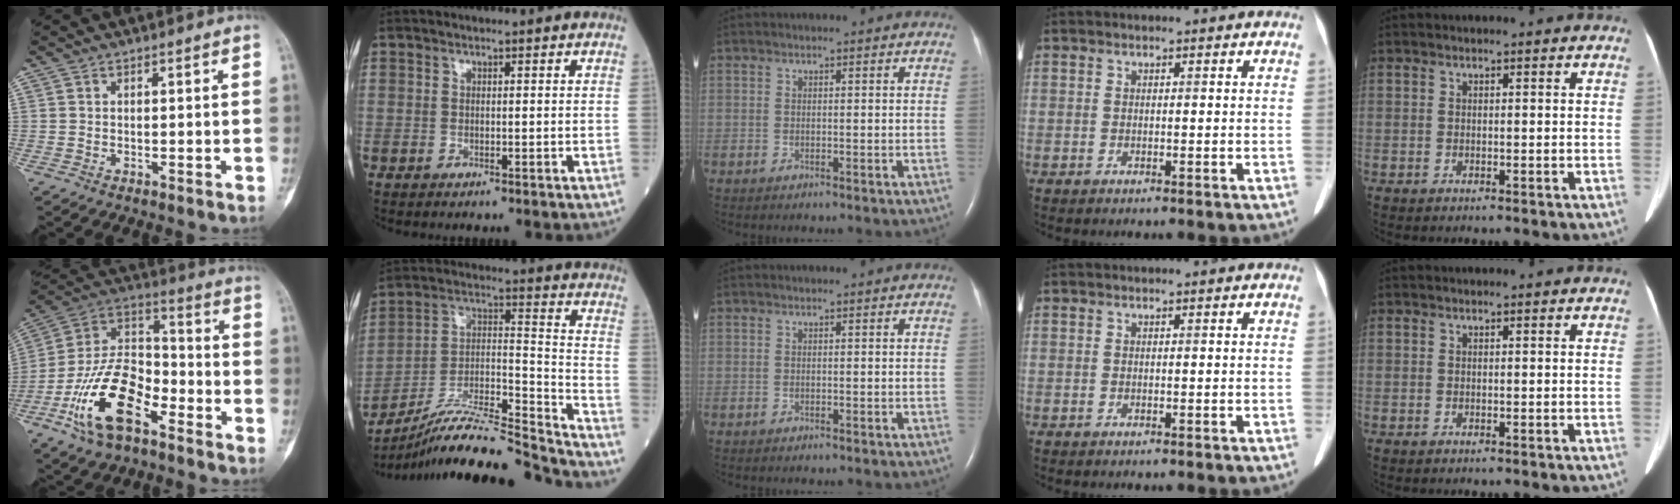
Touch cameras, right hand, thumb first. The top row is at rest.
{"thumb": {"total": 18.0, "force": [-9.0, 8.8, 12.9], "torque": [-0.231, 0.064, -0.175]}, "index": {"total": 21.2, "force": [-19.9, -1.0, 7.3], "torque": [-0.147, 0.004, -0.334]}}